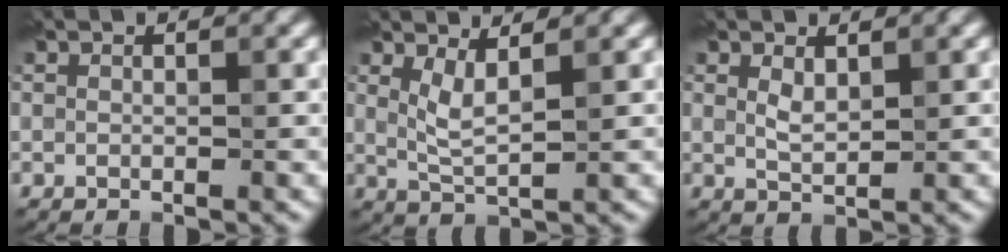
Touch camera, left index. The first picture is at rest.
{"total": 2.5, "force": [1.4, 0.5, 2.1], "torque": [-0.046, -0.006, 0.030]}
{"total": 1.6, "force": [0.9, 0.6, 1.1], "torque": [-0.026, -0.001, 0.022]}